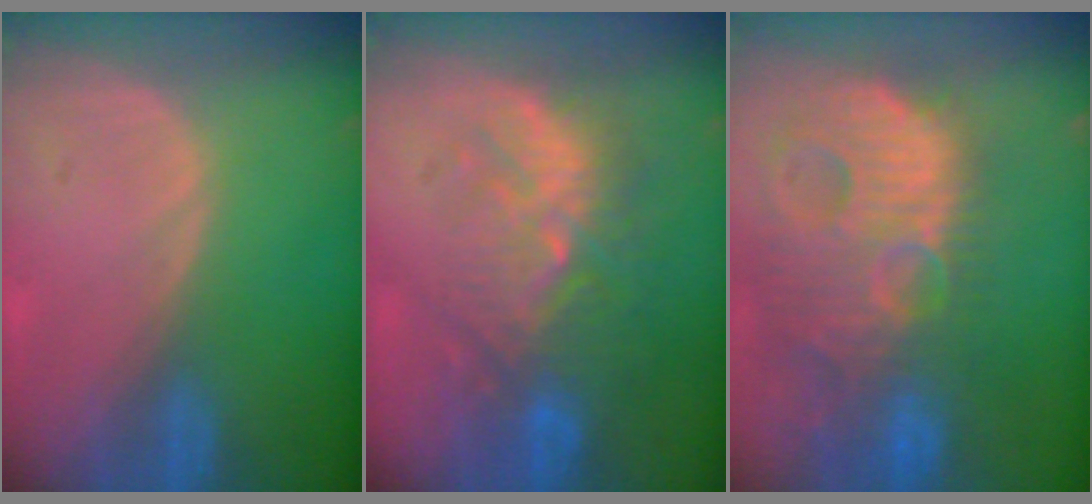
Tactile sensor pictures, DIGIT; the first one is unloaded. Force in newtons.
{"total": 10.1, "press": 9.4, "slide": 3.7}
{"total": 14.8, "press": 12.8, "slide": 7.4}